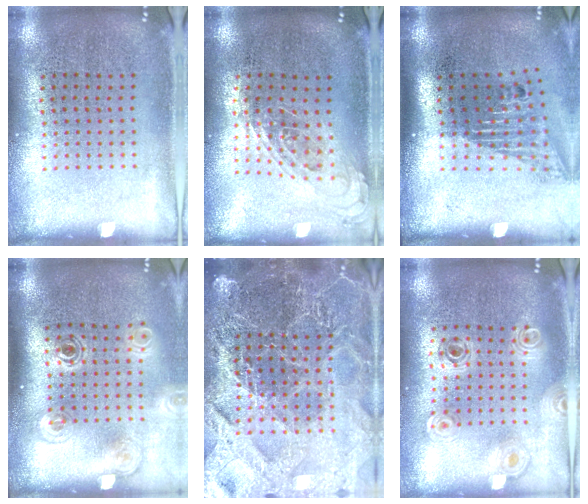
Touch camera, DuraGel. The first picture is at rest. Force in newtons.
{"total": 0.8, "press": 0.8, "slide": 0.3}
{"total": 1.6, "press": 1.2, "slide": 1.1}
{"total": 1.9, "press": 1.3, "slide": 1.4}
{"total": 5.6, "press": 5.0, "slide": 2.6}
{"total": 0.8, "press": 0.8, "slide": 0.2}